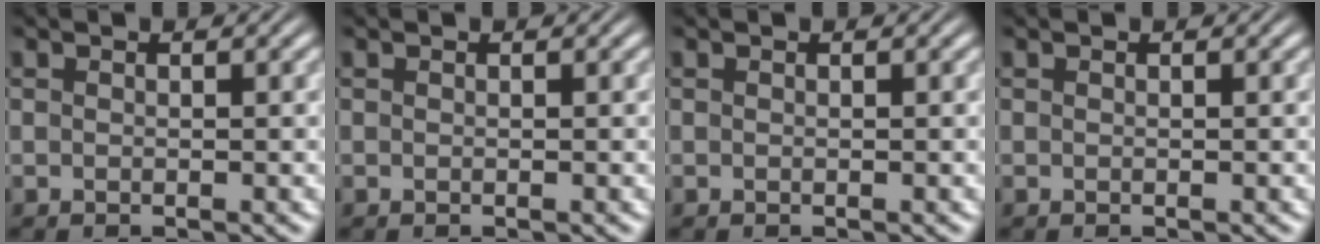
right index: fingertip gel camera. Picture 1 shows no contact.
{"total": 0.0}
{"total": 0.0}
{"total": 0.0}